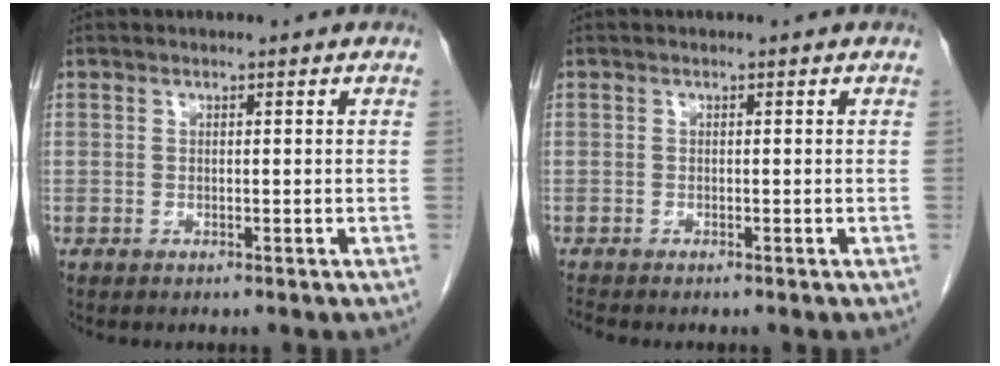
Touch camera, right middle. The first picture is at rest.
{"total": 0.7, "force": [-0.7, -0.2, 0.0], "torque": [-0.003, -0.002, -0.014]}